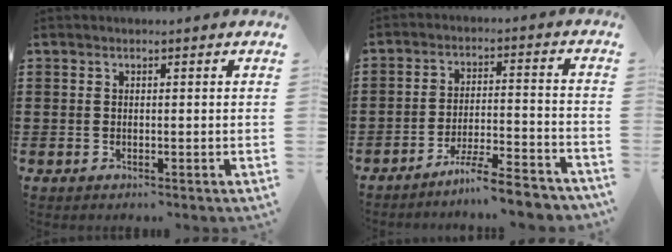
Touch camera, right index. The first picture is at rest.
{"total": 6.8, "force": [-6.1, -0.1, 3.0], "torque": [-0.051, -0.001, -0.116]}